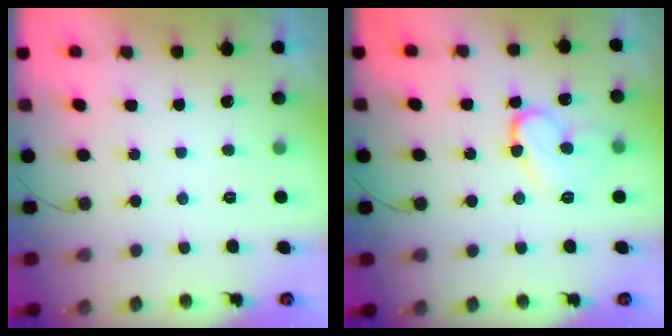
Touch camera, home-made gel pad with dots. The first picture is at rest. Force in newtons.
{"total": 11.9, "press": 11.8, "slide": 1.3}